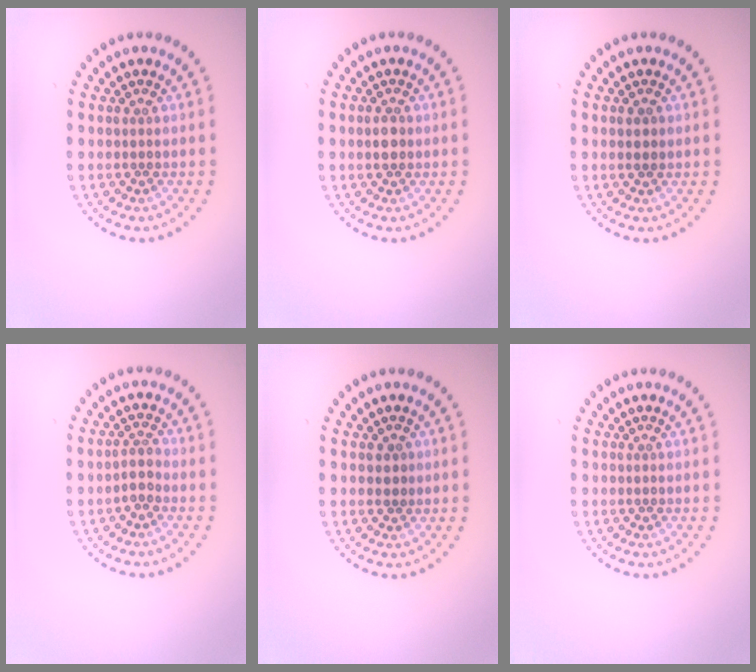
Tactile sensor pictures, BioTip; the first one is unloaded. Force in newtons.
{"total": 1.5, "press": 1.5, "slide": 0.2}
{"total": 1.0, "press": 1.0, "slide": 0.2}
{"total": 1.5, "press": 1.1, "slide": 1.0}
{"total": 1.0, "press": 0.9, "slide": 0.2}
{"total": 0.0}